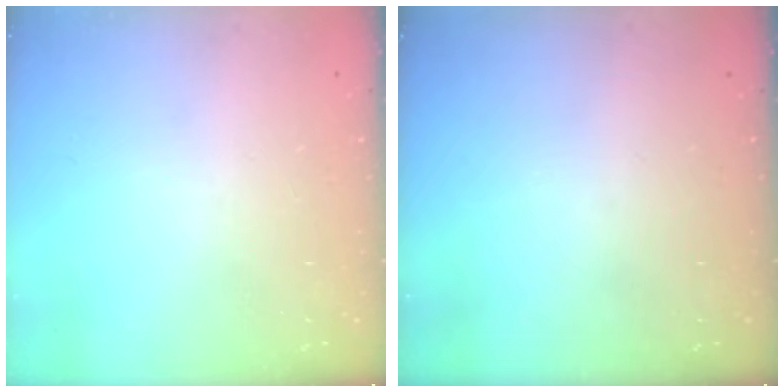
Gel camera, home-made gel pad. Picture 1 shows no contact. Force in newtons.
{"total": 0.0}